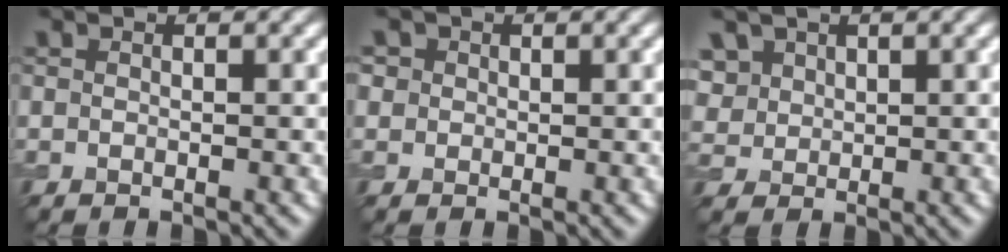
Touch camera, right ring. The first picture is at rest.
{"total": 2.1, "force": [0.9, 1.7, 0.7], "torque": [-0.020, 0.002, 0.013]}
{"total": 3.6, "force": [1.9, 2.6, 1.5], "torque": [-0.058, 0.008, 0.052]}